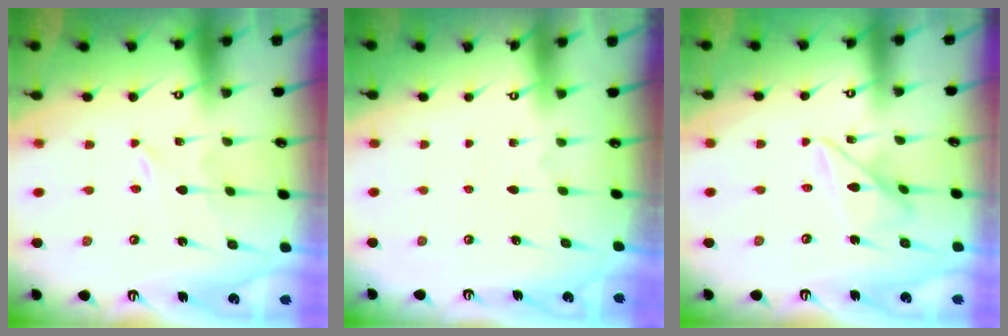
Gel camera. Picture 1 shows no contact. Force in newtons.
{"total": 0.0}
{"total": 8.6, "press": 8.6, "slide": 0.8}